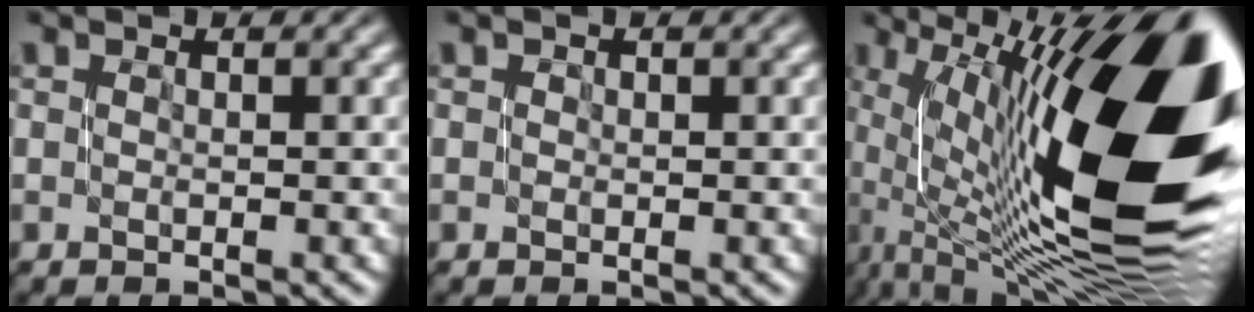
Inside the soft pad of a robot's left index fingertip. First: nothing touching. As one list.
[{"total": 0.0}, {"total": 18.5, "force": [2.1, 7.7, 16.7], "torque": [-0.262, 0.004, 0.035]}]